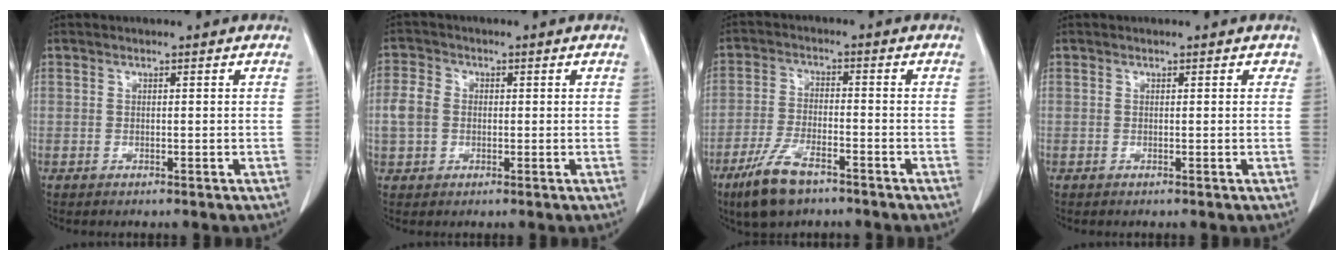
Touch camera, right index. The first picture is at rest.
{"total": 4.4, "force": [-0.2, 3.6, 2.4], "torque": [-0.070, 0.016, -0.003]}
{"total": 8.4, "force": [-5.7, 2.6, 5.6], "torque": [-0.121, -0.012, -0.104]}
{"total": 0.6, "force": [0.3, 0.5, 0.1], "torque": [0.006, 0.003, 0.000]}